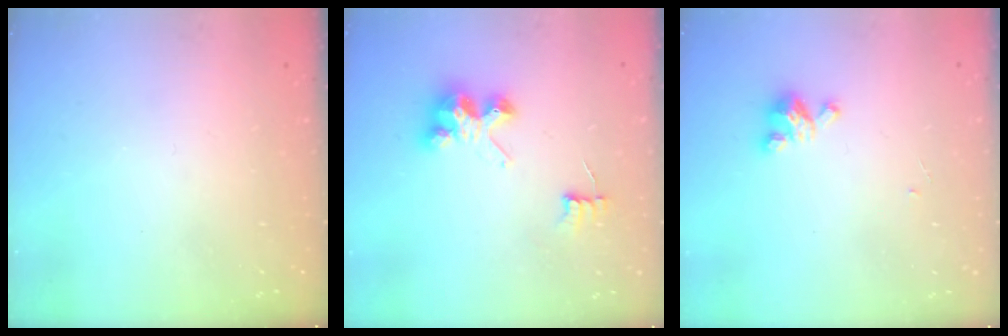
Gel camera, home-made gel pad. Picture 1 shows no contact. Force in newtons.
{"total": 6.8, "press": 6.8, "slide": 0.2}
{"total": 3.6, "press": 3.6, "slide": 0.3}